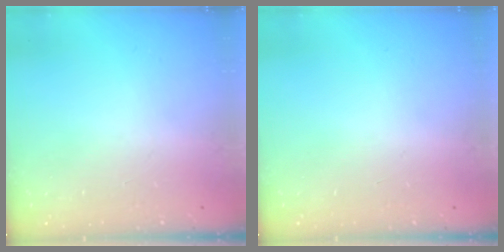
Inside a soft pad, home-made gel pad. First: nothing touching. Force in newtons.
{"total": 0.0}